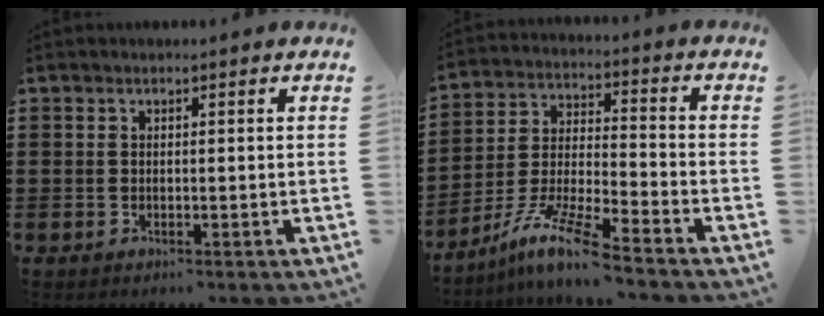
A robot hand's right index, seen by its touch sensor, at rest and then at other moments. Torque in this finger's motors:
{"motor_torque": [1.11, 1.03, 0.19, 0.10]}